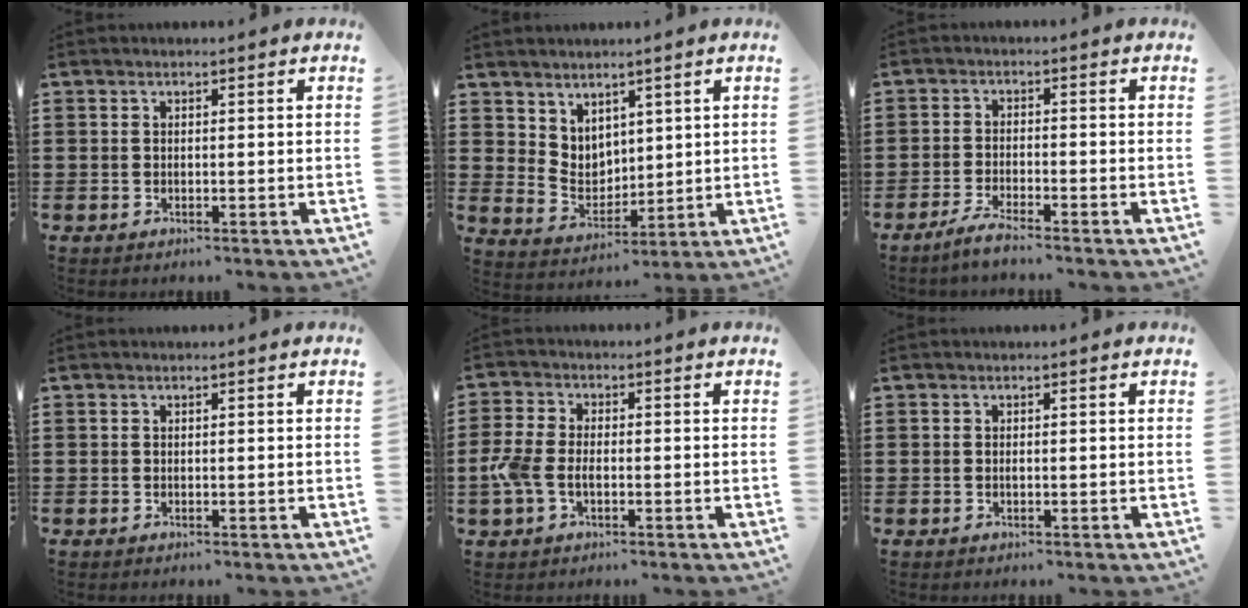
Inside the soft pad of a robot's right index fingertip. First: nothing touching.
{"total": 4.5, "force": [3.5, 2.8, 0.3], "torque": [-0.024, -0.006, 0.068]}
{"total": 2.8, "force": [-2.6, -0.3, 1.2], "torque": [-0.028, 0.001, -0.051]}
{"total": 0.0}
{"total": 4.9, "force": [-1.5, 2.8, 3.8], "torque": [-0.100, -0.004, -0.035]}
{"total": 0.0}